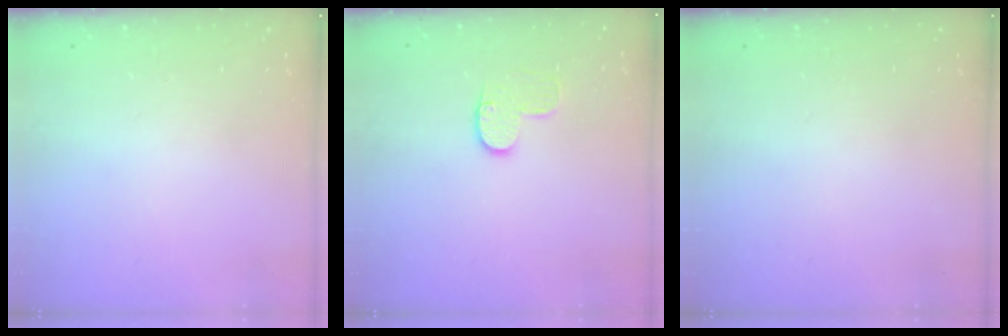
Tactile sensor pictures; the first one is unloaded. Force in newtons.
{"total": 6.3, "press": 6.3, "slide": 0.3}
{"total": 0.0}